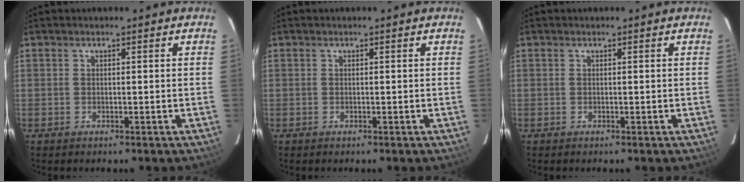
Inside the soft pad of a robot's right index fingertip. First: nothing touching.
{"total": 0.0}
{"total": 0.0}